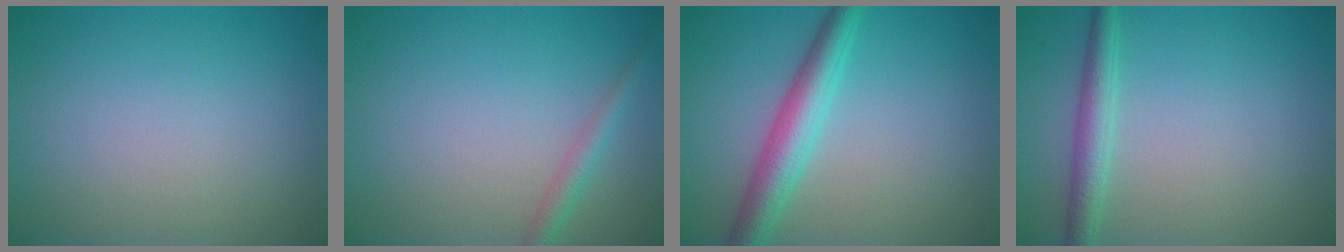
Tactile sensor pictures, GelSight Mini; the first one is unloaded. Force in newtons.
{"total": 1.7, "press": 1.7, "slide": 0.1}
{"total": 4.4, "press": 4.4, "slide": 0.1}
{"total": 2.6, "press": 2.6, "slide": 0.1}